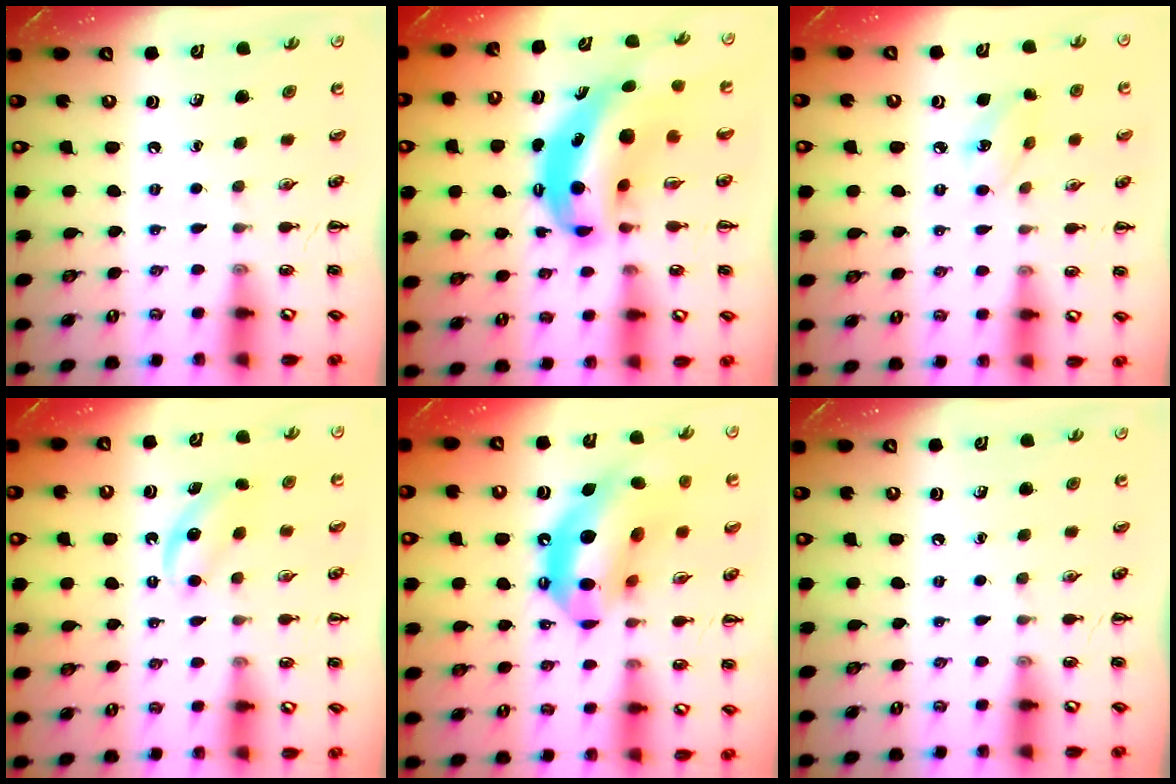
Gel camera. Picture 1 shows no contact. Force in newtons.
{"total": 10.2, "press": 10.0, "slide": 2.2}
{"total": 6.3, "press": 6.2, "slide": 1.2}
{"total": 5.1, "press": 4.9, "slide": 1.6}
{"total": 18.5, "press": 17.8, "slide": 5.1}
{"total": 0.0}